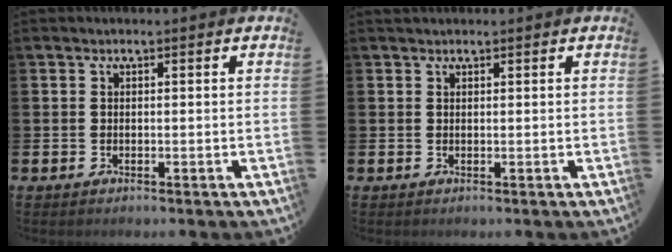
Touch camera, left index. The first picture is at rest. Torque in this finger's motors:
{"motor_torque": [0.10, 0.00, -0.02, 0.00]}